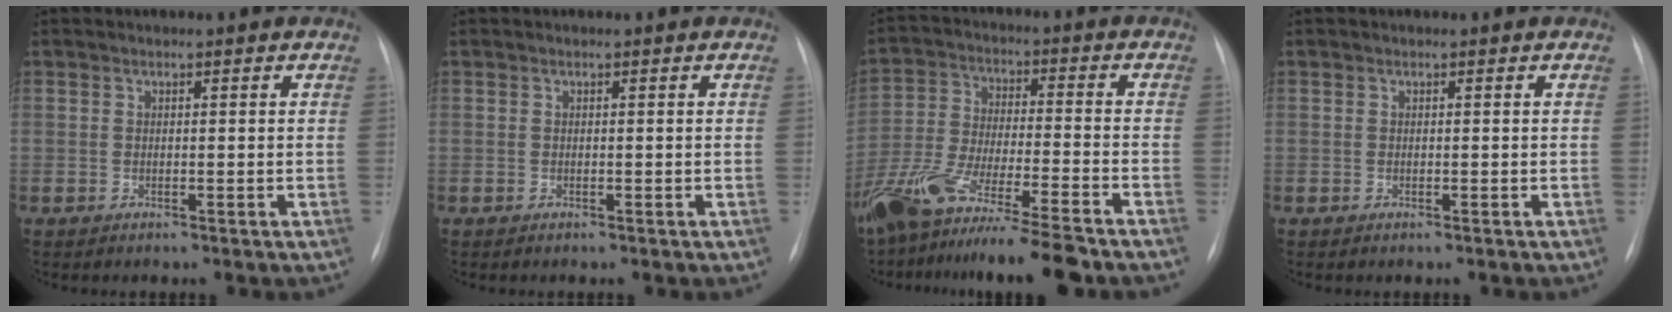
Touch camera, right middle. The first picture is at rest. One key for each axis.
{"total": 0.0}
{"total": 16.8, "fx": -13.3, "fy": 0.8, "fz": 10.2, "tx": -0.209, "ty": -0.047, "tz": -0.233}
{"total": 0.0}